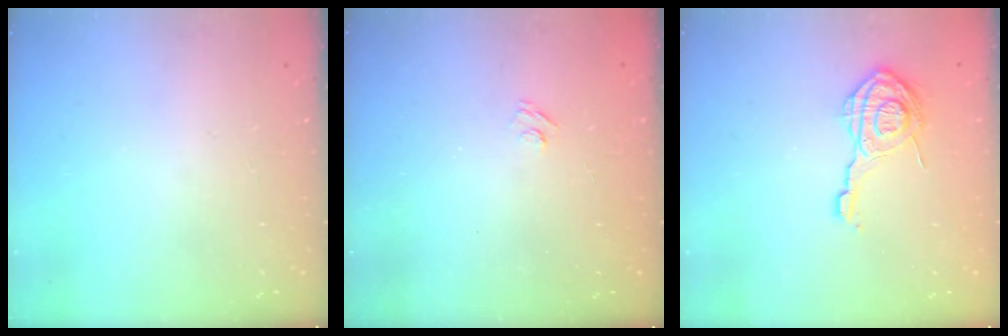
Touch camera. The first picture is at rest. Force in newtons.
{"total": 2.7, "press": 2.5, "slide": 0.9}
{"total": 14.0, "press": 14.0, "slide": 0.6}